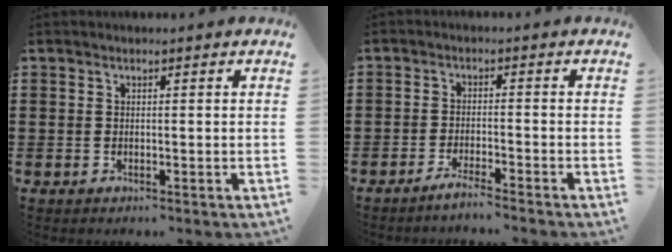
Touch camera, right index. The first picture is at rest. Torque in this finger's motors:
{"motor_torque": [-1.13, 1.01, -1.05, -0.10]}